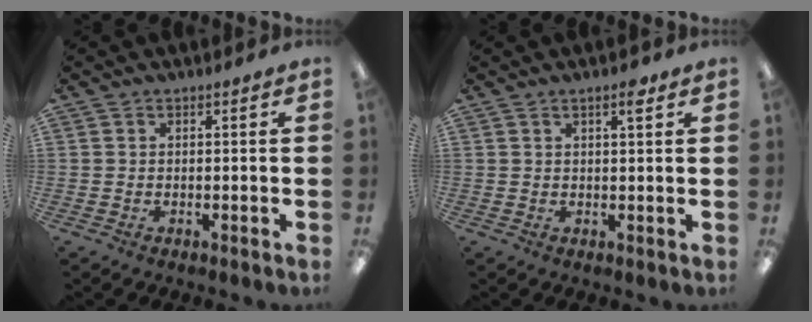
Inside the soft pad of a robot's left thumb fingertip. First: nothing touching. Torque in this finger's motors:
{"motor_torque": [0.03, 0.13, -0.31, 0.16, 0.03]}